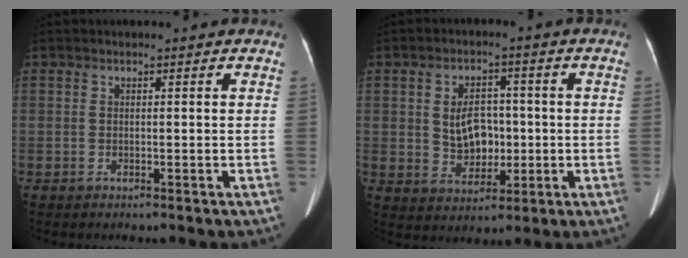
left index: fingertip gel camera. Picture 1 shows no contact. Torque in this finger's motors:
{"motor_torque": [0.39, 0.11, 0.16, 0.03]}